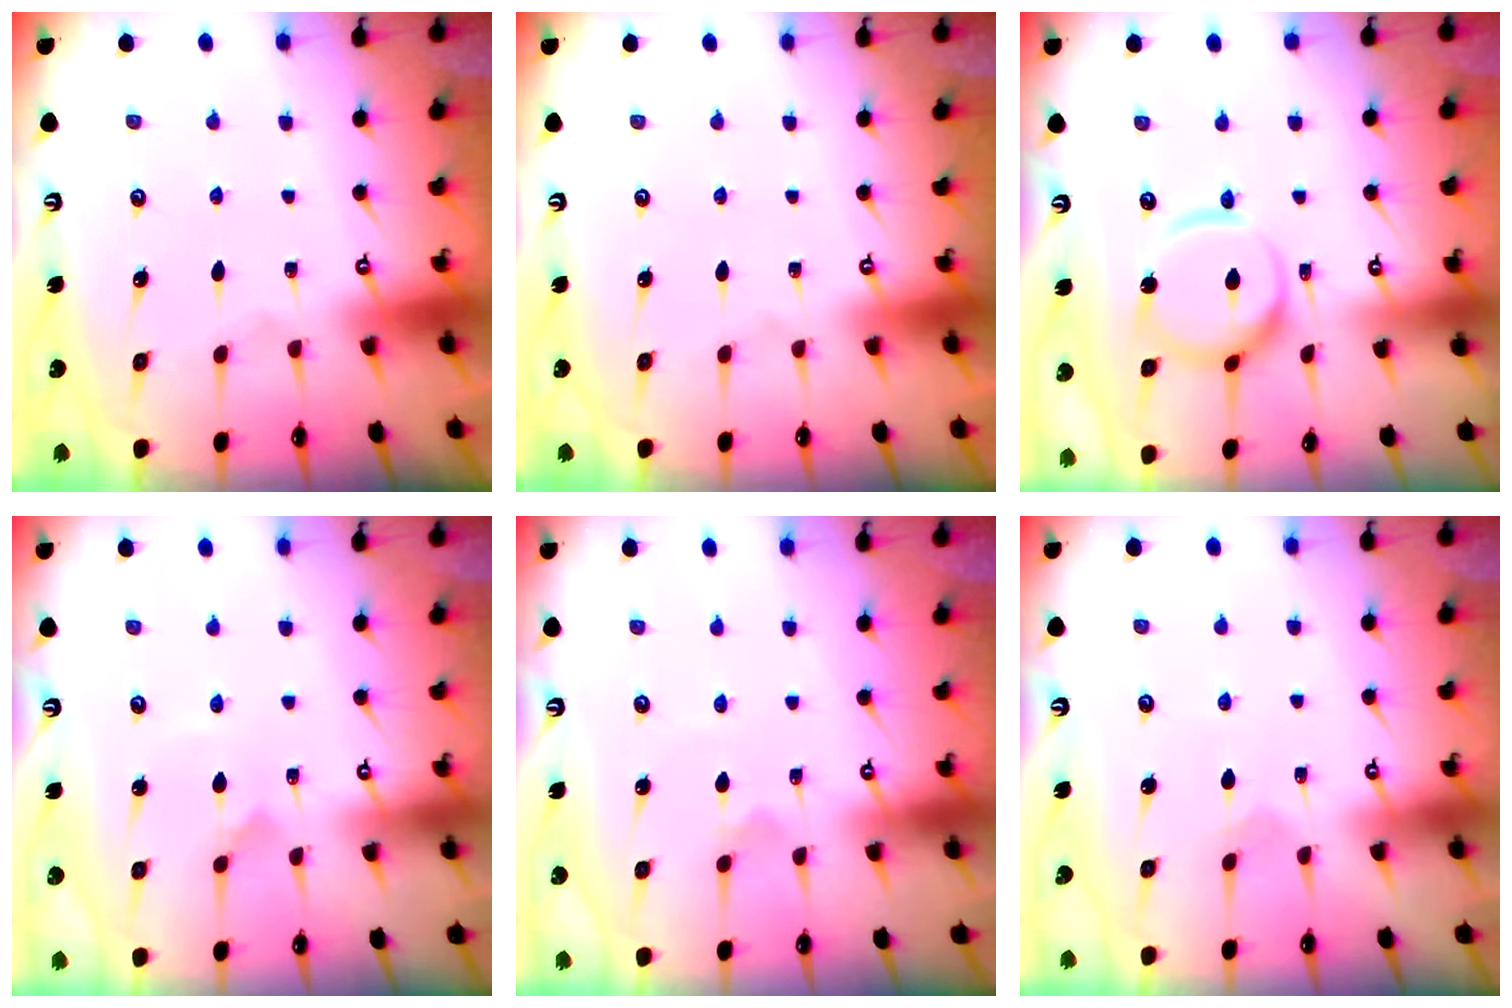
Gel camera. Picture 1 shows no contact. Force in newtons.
{"total": 0.0}
{"total": 13.0, "press": 12.9, "slide": 1.2}
{"total": 1.9, "press": 1.9, "slide": 0.2}
{"total": 1.7, "press": 1.7, "slide": 0.2}
{"total": 2.6, "press": 2.6, "slide": 0.2}